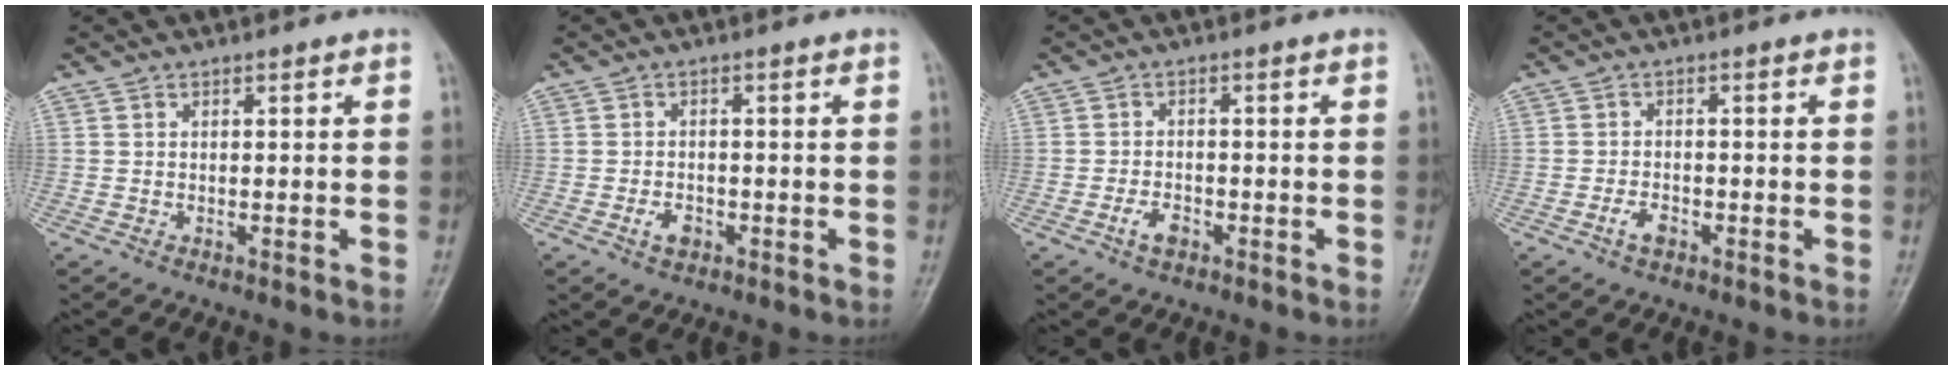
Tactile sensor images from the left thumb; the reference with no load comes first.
{"total": 2.6, "force": [-1.1, 1.7, 1.6], "torque": [-0.028, 0.007, -0.018]}
{"total": 2.9, "force": [-1.5, 1.6, 1.8], "torque": [-0.036, 0.011, -0.026]}
{"total": 2.5, "force": [-1.3, 1.4, 1.6], "torque": [-0.032, 0.010, -0.024]}